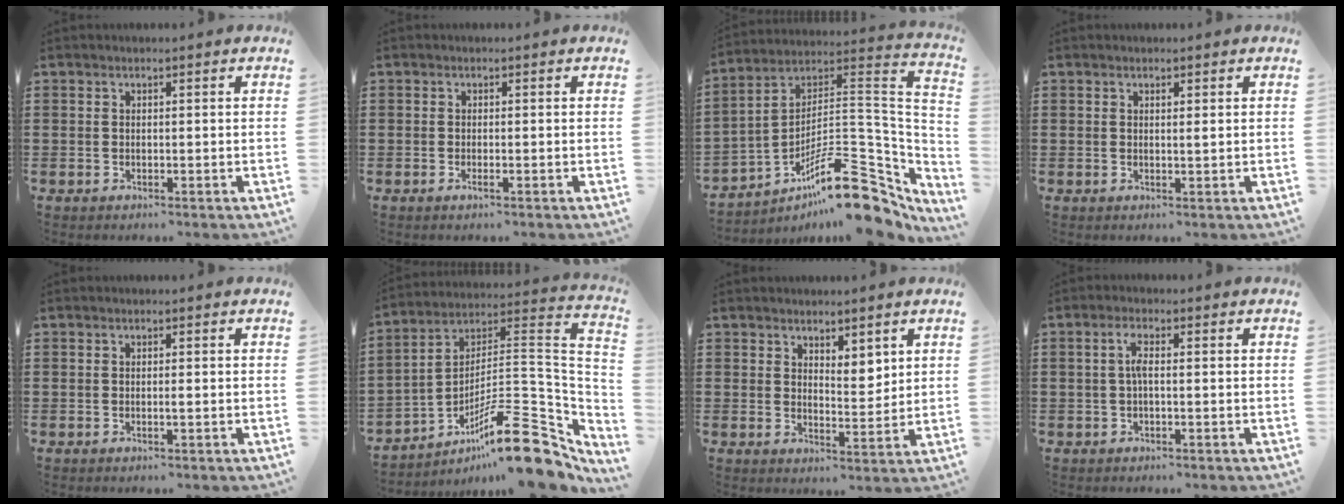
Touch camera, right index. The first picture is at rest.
{"total": 0.8, "force": [-0.4, 0.0, 0.7], "torque": [-0.012, -0.005, -0.008]}
{"total": 16.5, "force": [-10.6, 5.1, 11.7], "torque": [-0.166, 0.027, -0.186]}
{"total": 0.7, "force": [0.3, 0.0, 0.7], "torque": [-0.014, -0.001, 0.007]}
{"total": 0.7, "force": [-0.2, 0.0, 0.6], "torque": [-0.012, -0.003, -0.003]}
{"total": 17.2, "force": [-10.7, 3.7, 12.9], "torque": [-0.190, 0.030, -0.184]}
{"total": 3.5, "force": [2.9, 1.6, 1.1], "torque": [-0.021, -0.001, 0.053]}
{"total": 2.5, "force": [-0.2, 0.6, 2.4], "torque": [-0.047, 0.003, -0.006]}